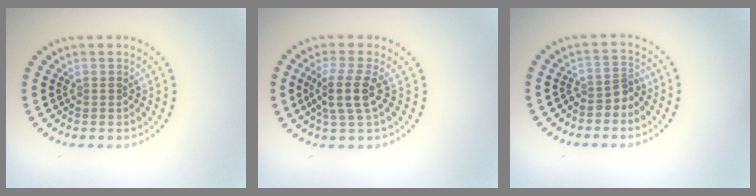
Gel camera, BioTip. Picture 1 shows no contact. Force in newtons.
{"total": 3.3, "press": 2.6, "slide": 2.0}
{"total": 2.0, "press": 1.4, "slide": 1.4}